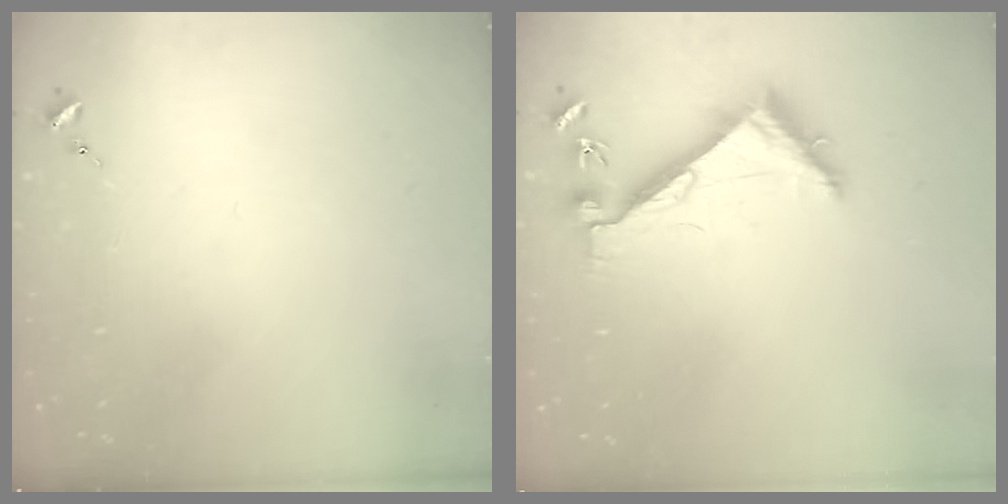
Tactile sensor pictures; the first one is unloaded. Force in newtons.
{"total": 6.4, "press": 6.4, "slide": 0.7}